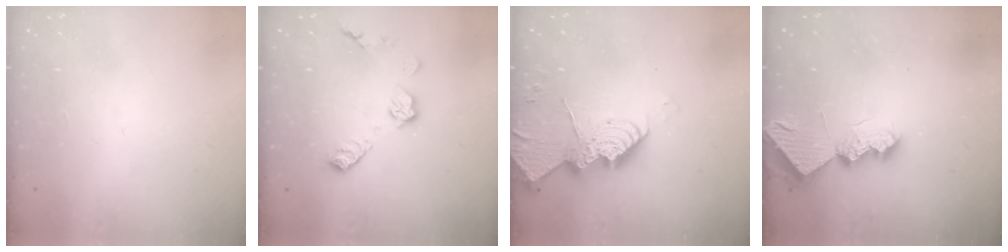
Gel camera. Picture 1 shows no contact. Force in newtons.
{"total": 9.0, "press": 9.0, "slide": 0.3}
{"total": 14.5, "press": 14.4, "slide": 1.4}
{"total": 9.1, "press": 9.1, "slide": 0.5}